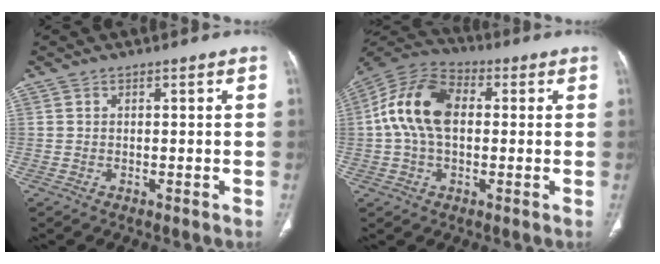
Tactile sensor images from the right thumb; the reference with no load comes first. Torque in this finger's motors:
{"motor_torque": [0.79, 1.30, 0.62, -0.55, 0.17]}